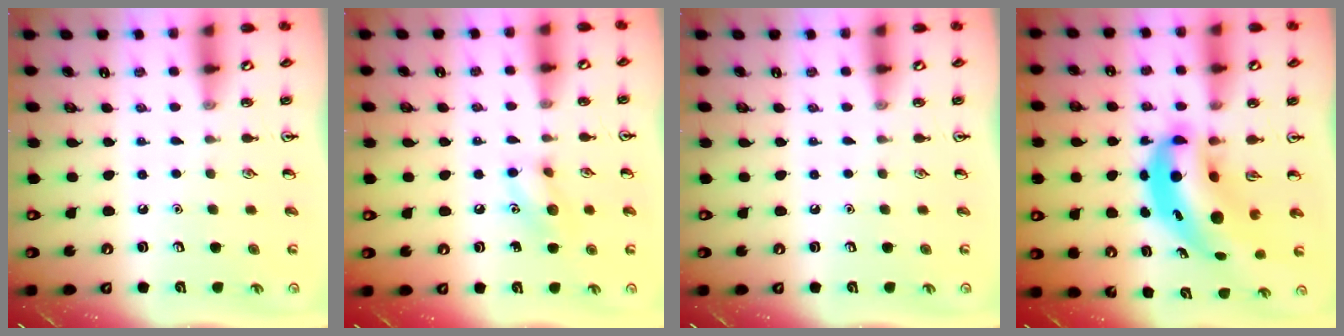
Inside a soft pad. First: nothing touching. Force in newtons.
{"total": 8.5, "press": 8.4, "slide": 1.0}
{"total": 0.0}
{"total": 10.1, "press": 9.6, "slide": 3.2}